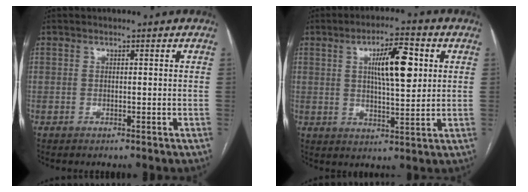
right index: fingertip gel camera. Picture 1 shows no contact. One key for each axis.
{"total": 9.6, "fx": 2.5, "fy": 2.5, "fz": 8.9, "tx": -0.148, "ty": 0.011, "tz": 0.042}